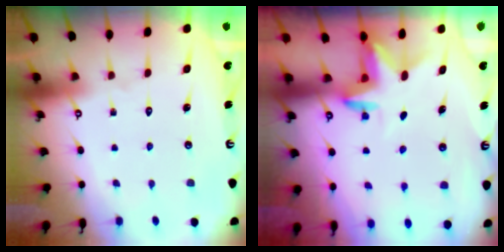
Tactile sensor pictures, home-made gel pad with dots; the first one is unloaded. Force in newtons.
{"total": 3.3, "press": 3.3, "slide": 0.3}